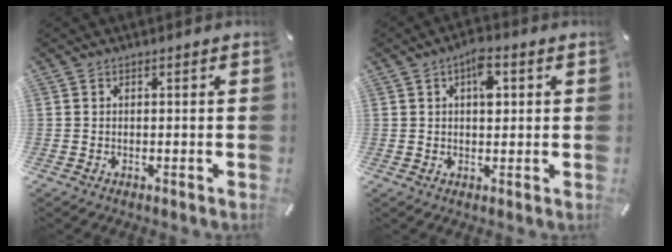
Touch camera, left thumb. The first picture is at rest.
{"total": 5.5, "force": [1.5, 2.8, 4.4], "torque": [-0.059, -0.002, 0.018]}